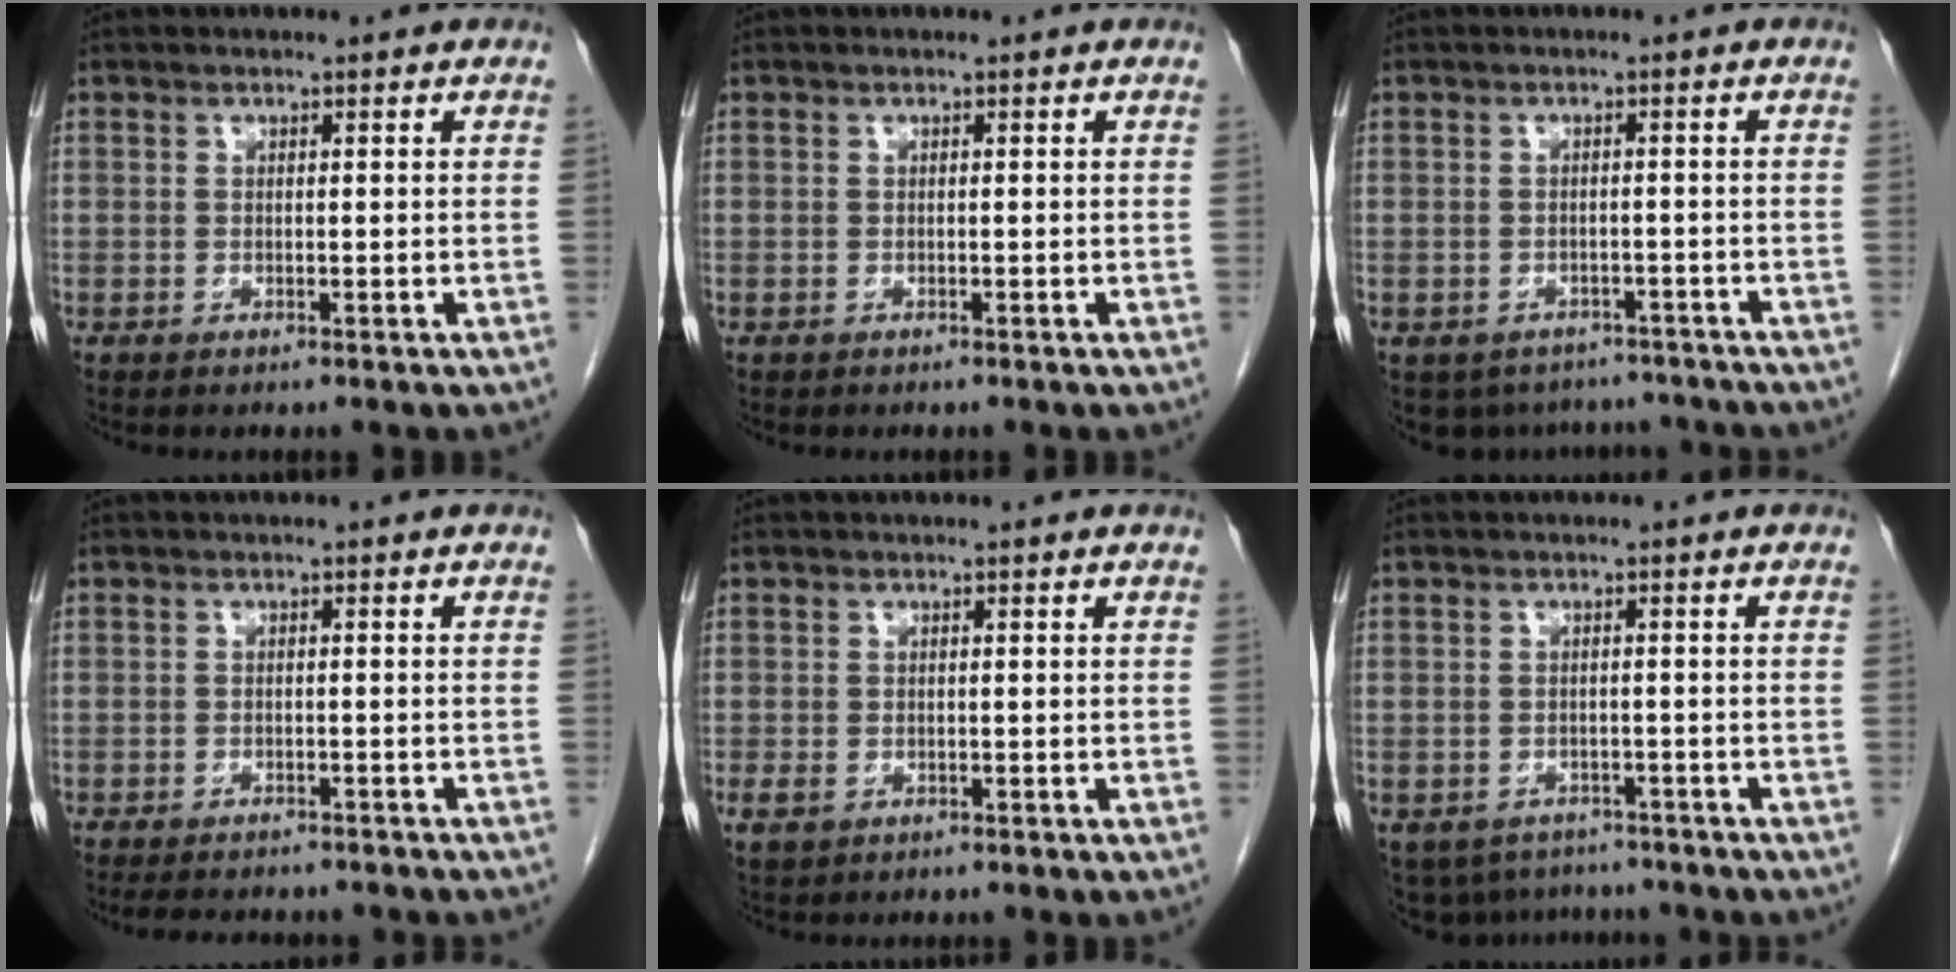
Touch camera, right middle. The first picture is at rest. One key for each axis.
{"total": 0.0}
{"total": 8.4, "fx": -7.1, "fy": 4.3, "fz": 1.1, "tx": -0.012, "ty": 0.009, "tz": -0.082}
{"total": 9.6, "fx": -8.4, "fy": 2.8, "fz": 3.7, "tx": -0.059, "ty": -0.004, "tz": -0.099}
{"total": 2.1, "fx": -0.7, "fy": 1.6, "fz": 1.2, "tx": -0.027, "ty": -0.002, "tz": -0.003}
{"total": 8.4, "fx": -6.8, "fy": 4.8, "fz": 1.5, "tx": -0.026, "ty": 0.004, "tz": -0.081}